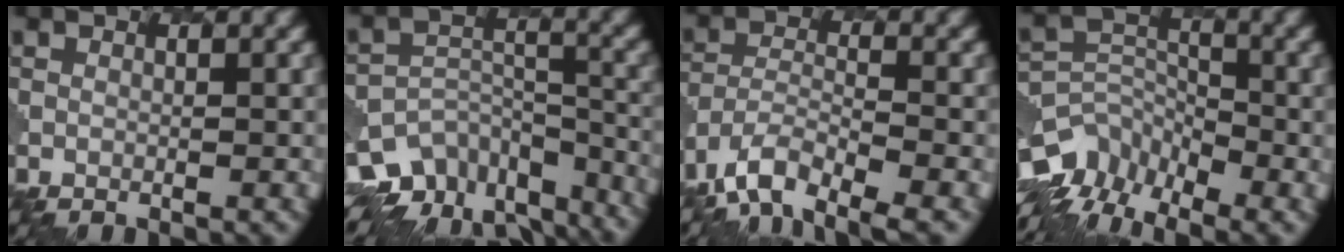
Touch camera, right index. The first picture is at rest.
{"total": 10.3, "force": [-7.9, 5.6, 3.3], "torque": [-0.062, -0.006, -0.100]}
{"total": 6.4, "force": [-4.8, 2.3, 3.6], "torque": [-0.067, -0.008, -0.096]}
{"total": 9.5, "force": [-7.4, 4.8, 3.4], "torque": [-0.058, -0.003, -0.123]}